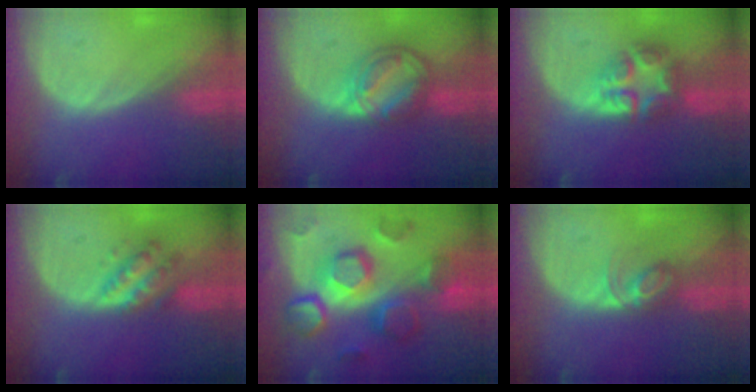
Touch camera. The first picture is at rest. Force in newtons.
{"total": 8.1, "press": 6.9, "slide": 4.1}
{"total": 7.6, "press": 6.6, "slide": 3.6}
{"total": 5.3, "press": 5.3, "slide": 0.2}
{"total": 12.2, "press": 12.1, "slide": 0.9}
{"total": 3.9, "press": 3.8, "slide": 0.5}